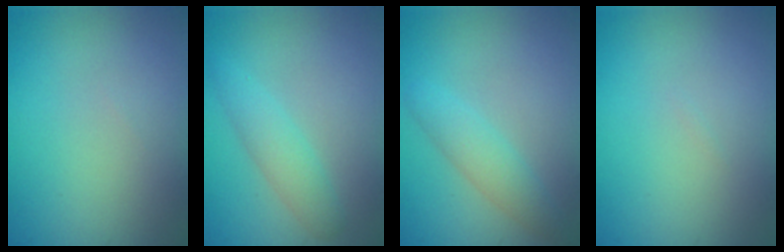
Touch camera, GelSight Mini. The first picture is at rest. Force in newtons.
{"total": 2.3, "press": 2.3, "slide": 0.0}
{"total": 2.3, "press": 2.3, "slide": 0.1}
{"total": 0.0}